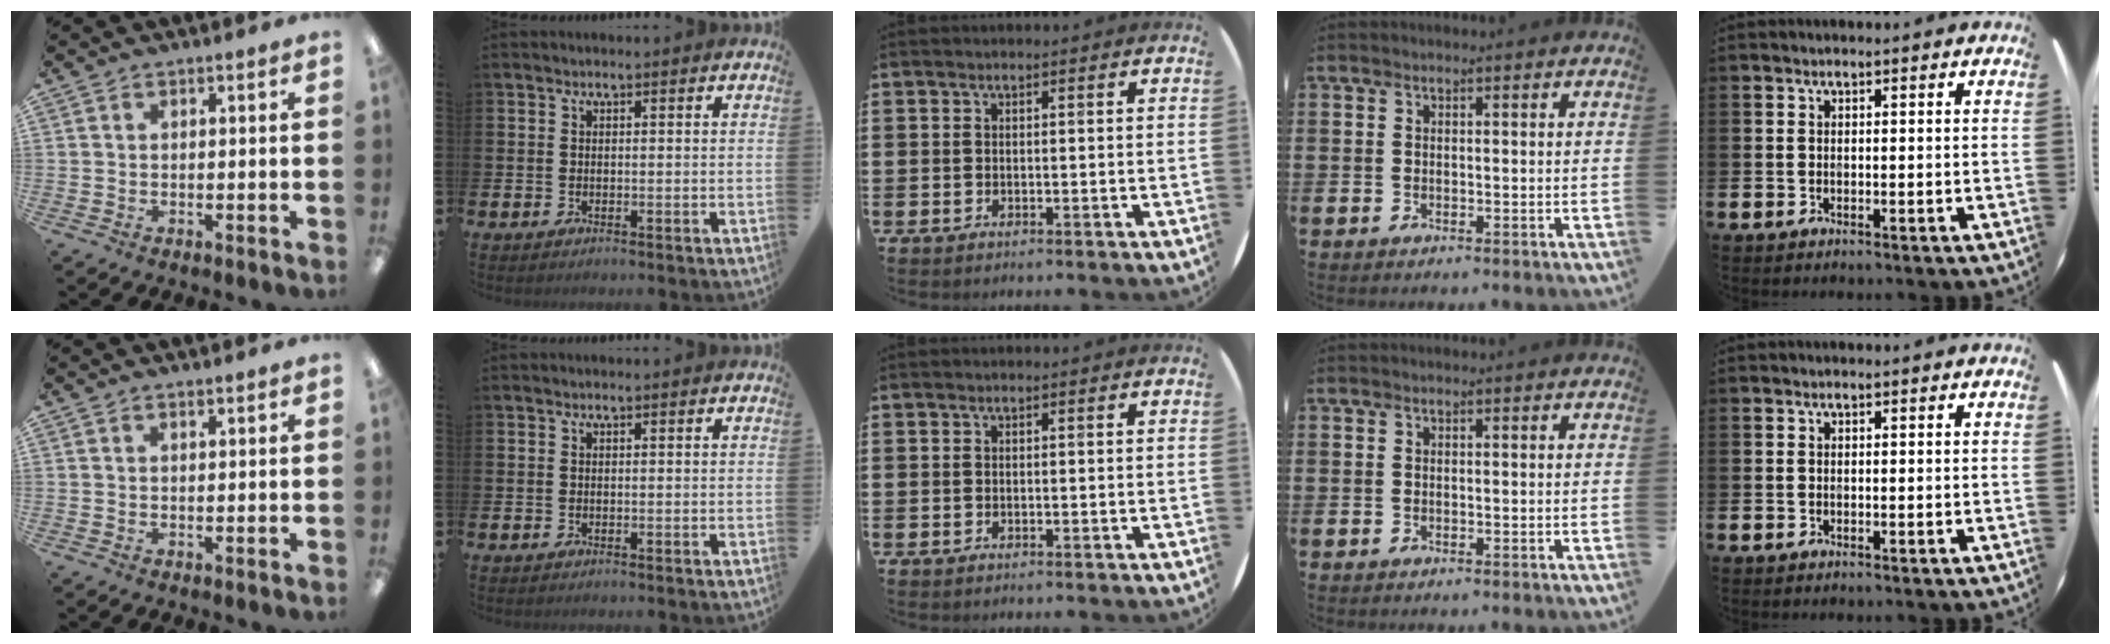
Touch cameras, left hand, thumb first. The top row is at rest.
{"thumb": {"total": 0.7, "force": [0.6, 0.1, 0.2], "torque": [-0.005, 0.000, 0.011]}}